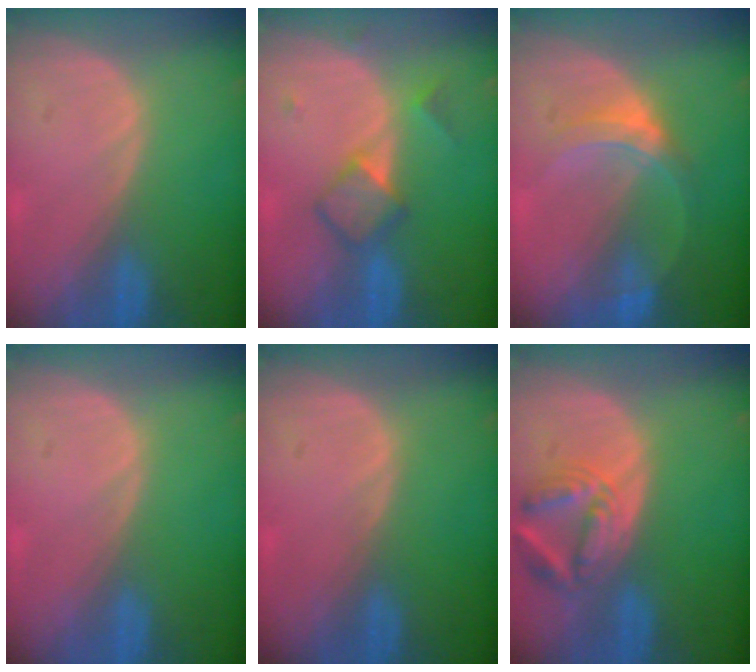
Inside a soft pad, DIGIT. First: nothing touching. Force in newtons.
{"total": 4.9, "press": 4.7, "slide": 1.3}
{"total": 5.2, "press": 5.0, "slide": 1.4}
{"total": 0.0}
{"total": 0.0}
{"total": 6.9, "press": 6.4, "slide": 2.7}